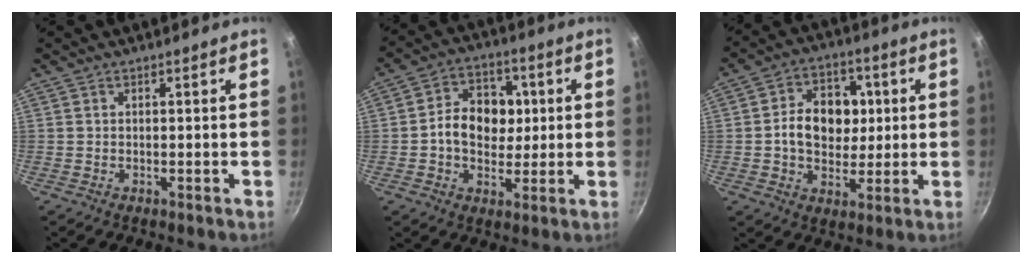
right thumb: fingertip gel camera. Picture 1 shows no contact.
{"total": 11.8, "force": [0.5, 9.1, 7.5], "torque": [-0.084, 0.013, -0.005]}
{"total": 12.7, "force": [1.0, 9.7, 8.1], "torque": [-0.088, 0.010, 0.007]}